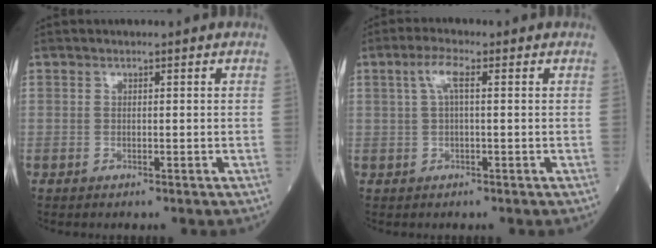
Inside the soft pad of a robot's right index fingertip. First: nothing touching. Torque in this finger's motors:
{"motor_torque": [0.48, 0.32, 0.04, 0.06]}